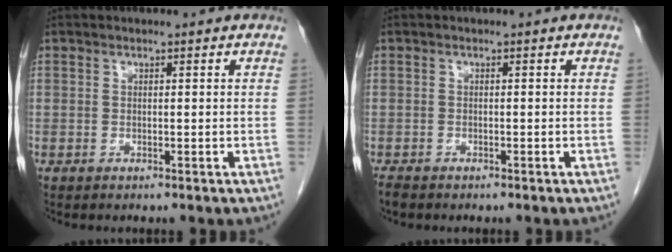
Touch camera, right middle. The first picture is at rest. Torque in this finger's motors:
{"motor_torque": [0.03, -0.02, 0.03, 0.00]}